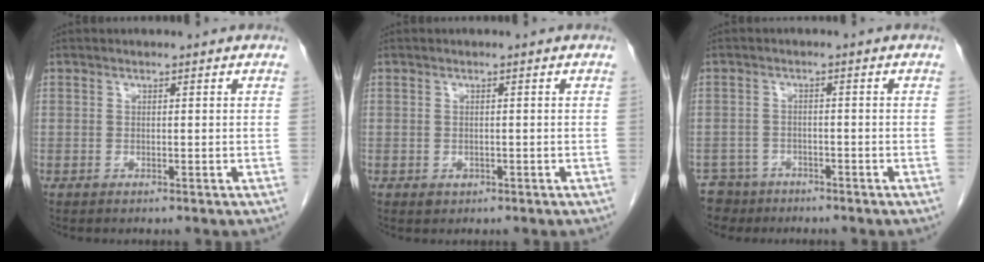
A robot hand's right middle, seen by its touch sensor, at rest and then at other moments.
{"total": 1.1, "force": [-0.4, 0.9, 0.5], "torque": [-0.010, 0.000, 0.001]}
{"total": 4.6, "force": [-3.6, 2.8, -0.6], "torque": [0.011, 0.001, -0.065]}